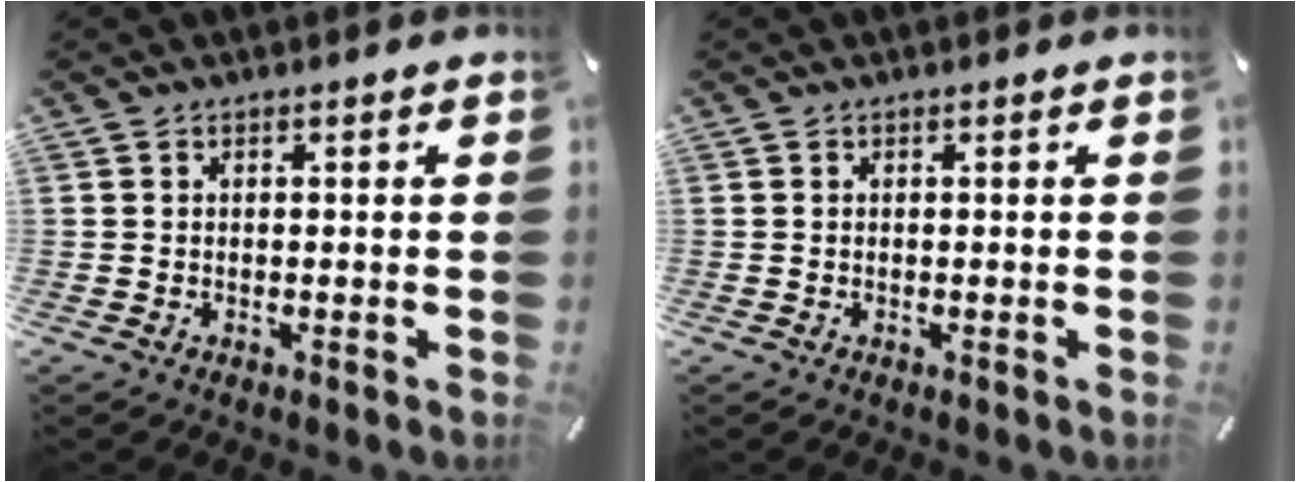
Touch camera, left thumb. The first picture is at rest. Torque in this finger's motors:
{"motor_torque": [0.00, 0.00, -0.04, 0.04, 0.00]}